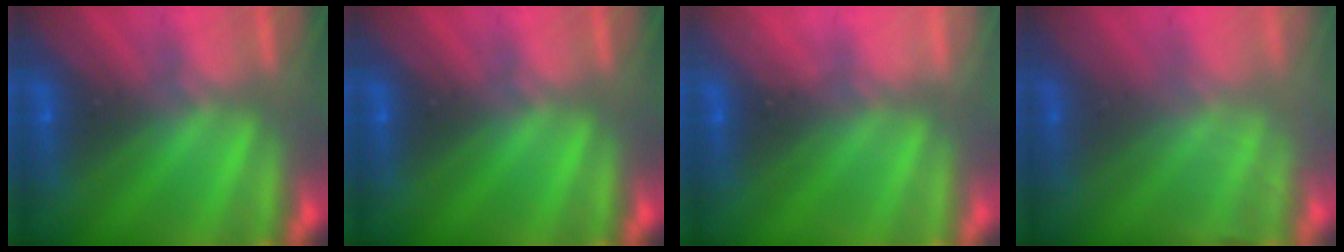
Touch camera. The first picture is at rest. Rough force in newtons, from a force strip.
{"total": 0.0}
{"total": 2.3}
{"total": 2.5}